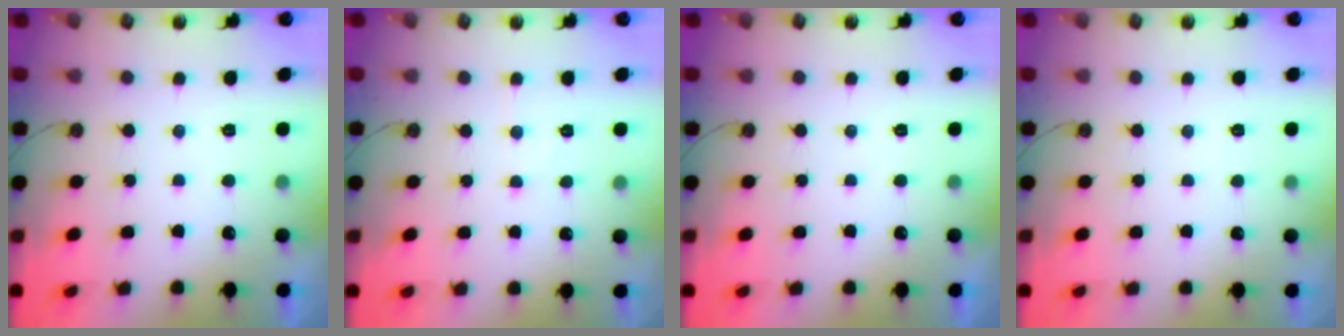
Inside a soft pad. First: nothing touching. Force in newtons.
{"total": 4.1, "press": 4.0, "slide": 0.8}
{"total": 0.0}
{"total": 2.0, "press": 1.9, "slide": 0.5}